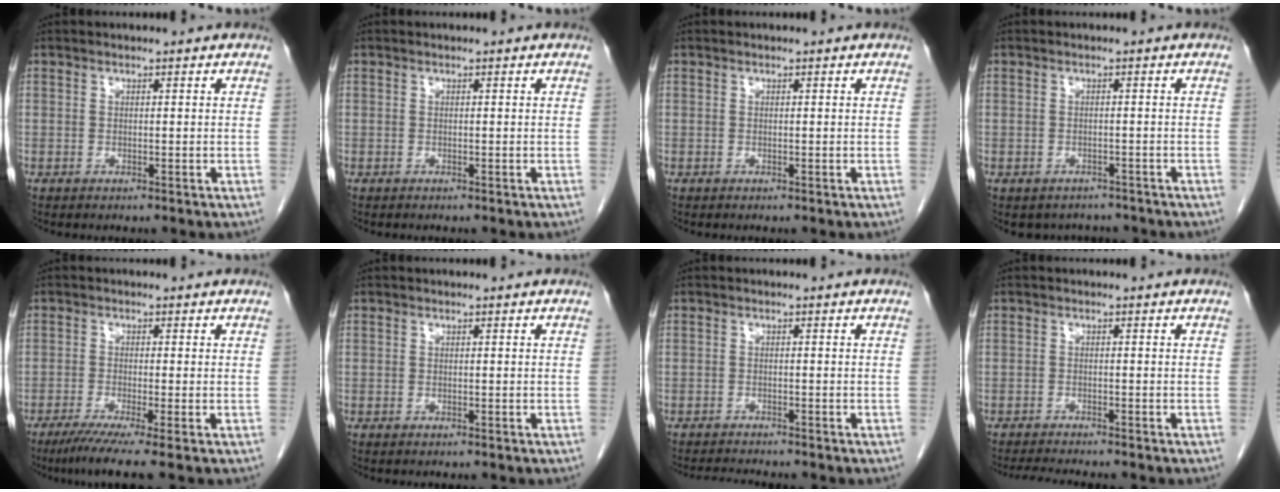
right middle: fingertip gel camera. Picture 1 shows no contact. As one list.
[{"total": 0.0}, {"total": 0.0}, {"total": 4.1, "force": [-3.5, 2.0, 0.1], "torque": [0.003, 0.010, -0.045]}, {"total": 5.8, "force": [-4.1, -0.7, 4.1], "torque": [-0.063, -0.017, -0.072]}, {"total": 0.0}, {"total": 3.6, "force": [-3.4, 0.1, 1.0], "torque": [-0.016, -0.013, -0.054]}, {"total": 5.3, "force": [-4.8, 0.2, 2.1], "torque": [-0.030, -0.013, -0.075]}]